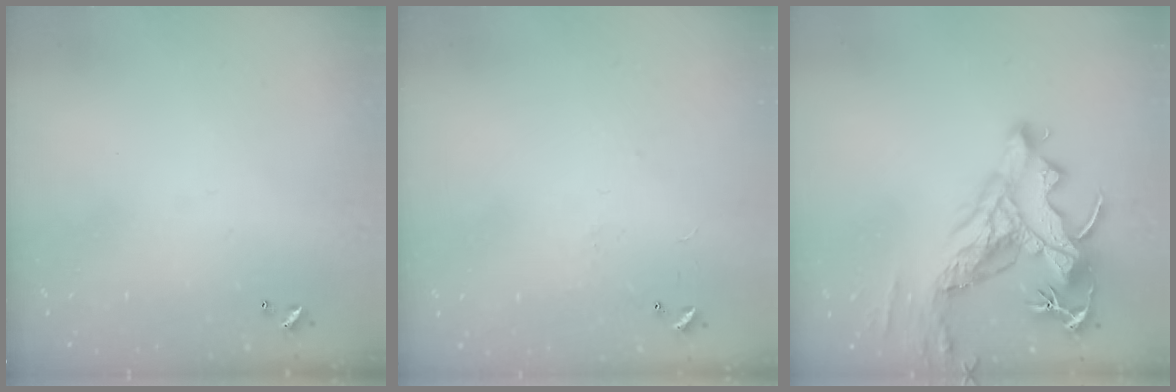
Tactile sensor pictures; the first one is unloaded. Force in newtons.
{"total": 7.1, "press": 7.0, "slide": 0.7}
{"total": 11.2, "press": 11.0, "slide": 2.4}